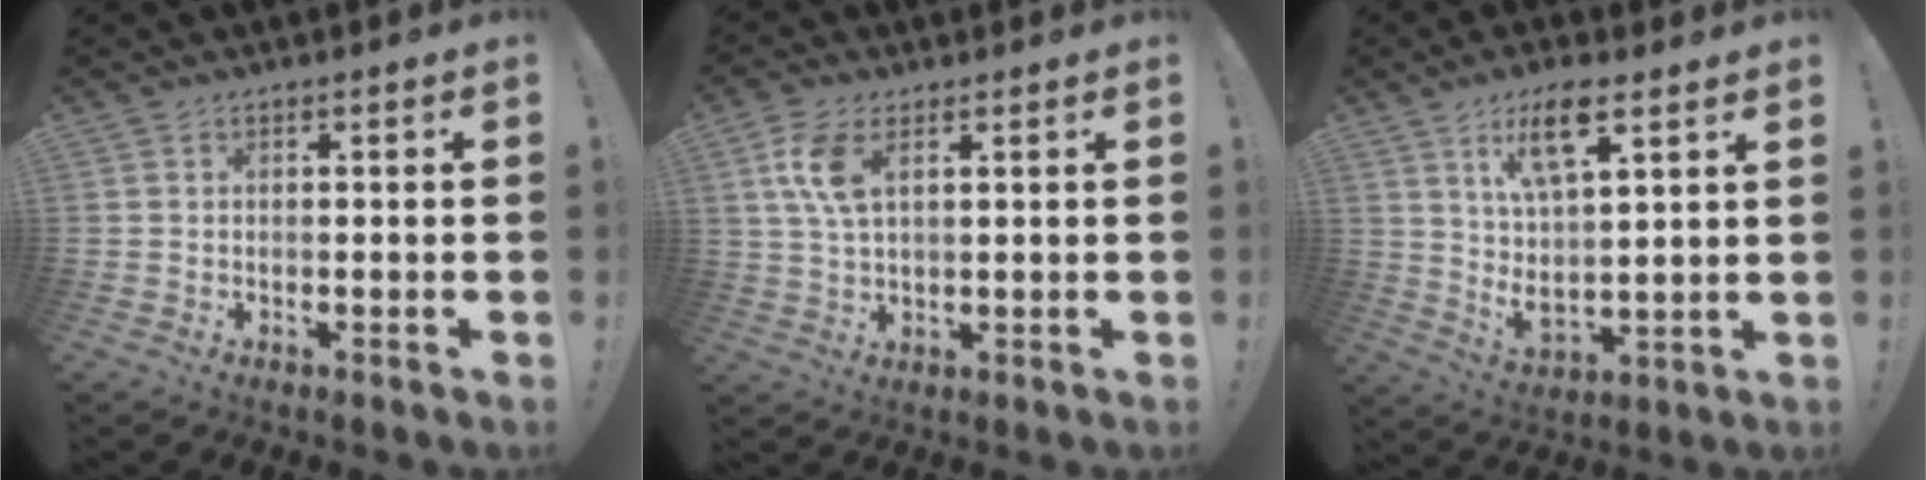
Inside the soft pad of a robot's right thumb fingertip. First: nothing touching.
{"total": 8.1, "force": [3.1, 3.8, 6.4], "torque": [-0.126, -0.006, 0.056]}
{"total": 13.5, "force": [7.2, 4.1, 10.7], "torque": [-0.183, -0.024, 0.119]}